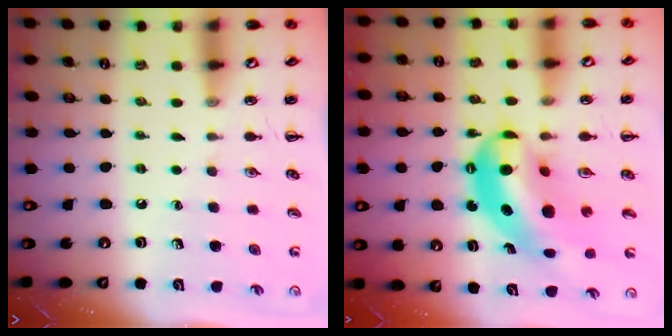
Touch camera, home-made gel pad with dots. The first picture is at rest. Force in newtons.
{"total": 13.2, "press": 12.9, "slide": 3.1}